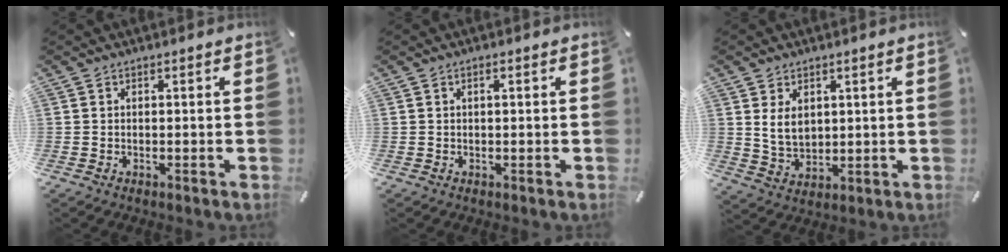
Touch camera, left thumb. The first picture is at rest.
{"total": 0.8, "force": [0.2, 0.1, 0.7], "torque": [-0.014, 0.002, 0.002]}
{"total": 6.0, "force": [2.2, 4.5, 3.4], "torque": [-0.065, -0.003, 0.038]}